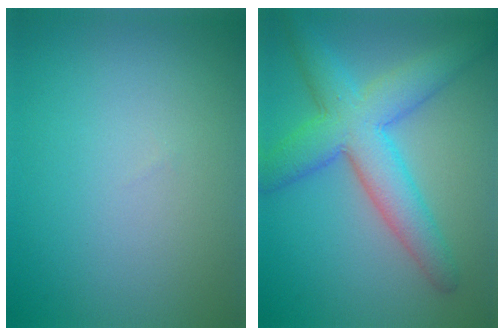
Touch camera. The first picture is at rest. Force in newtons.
{"total": 7.2, "press": 7.2, "slide": 0.1}